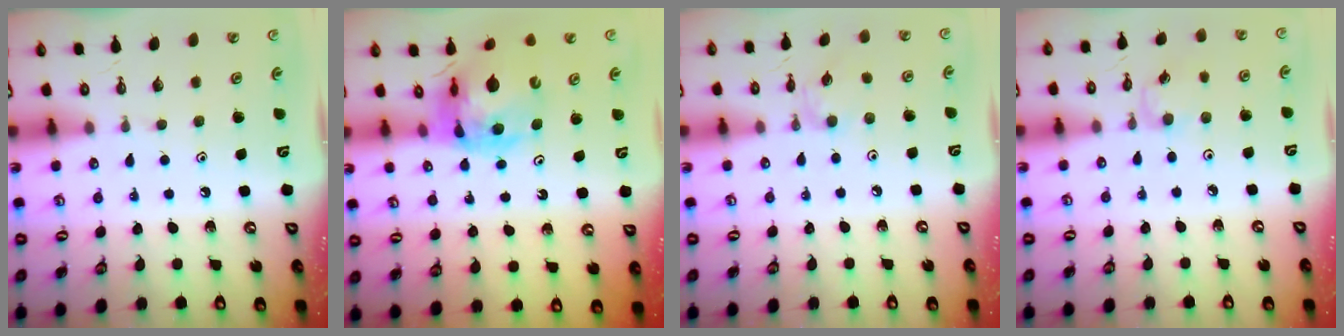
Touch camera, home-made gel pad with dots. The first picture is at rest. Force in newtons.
{"total": 15.4, "press": 15.3, "slide": 1.9}
{"total": 1.6, "press": 1.5, "slide": 0.3}
{"total": 2.9, "press": 2.9, "slide": 0.4}